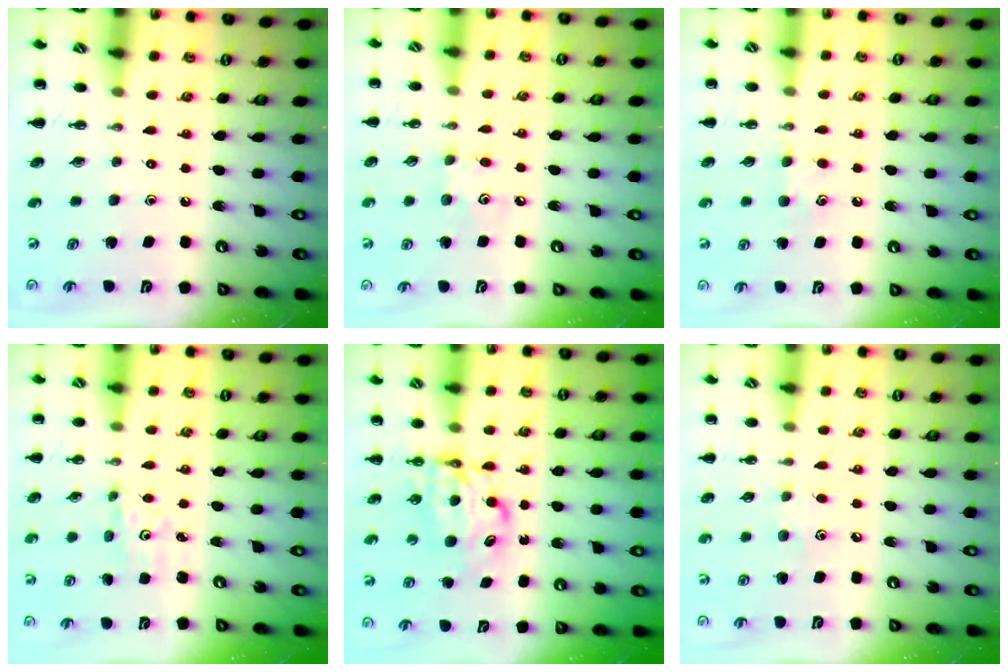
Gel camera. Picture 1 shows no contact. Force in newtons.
{"total": 4.8, "press": 4.7, "slide": 1.2}
{"total": 6.7, "press": 6.6, "slide": 1.6}
{"total": 2.1, "press": 2.0, "slide": 0.7}
{"total": 6.5, "press": 6.5, "slide": 0.4}
{"total": 5.2, "press": 5.1, "slide": 0.9}